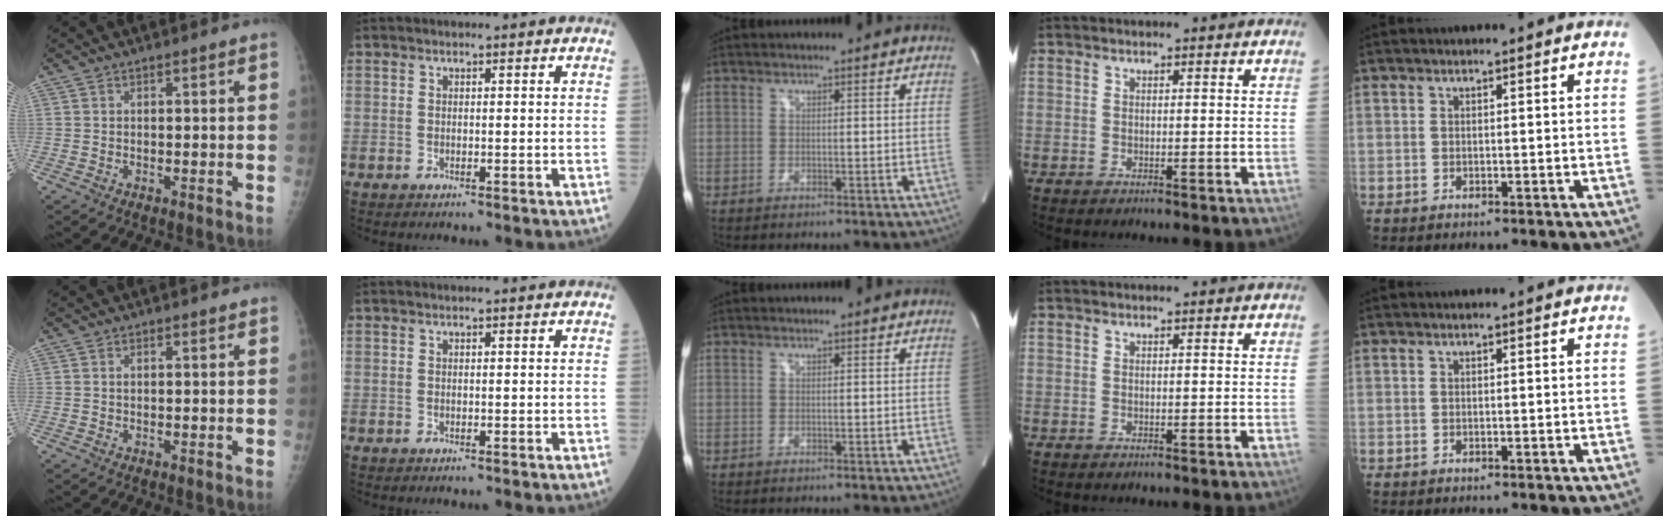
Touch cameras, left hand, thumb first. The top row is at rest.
{"thumb": {"total": 0.7, "force": [0.4, 0.4, 0.3], "torque": [-0.001, -0.002, 0.005]}}